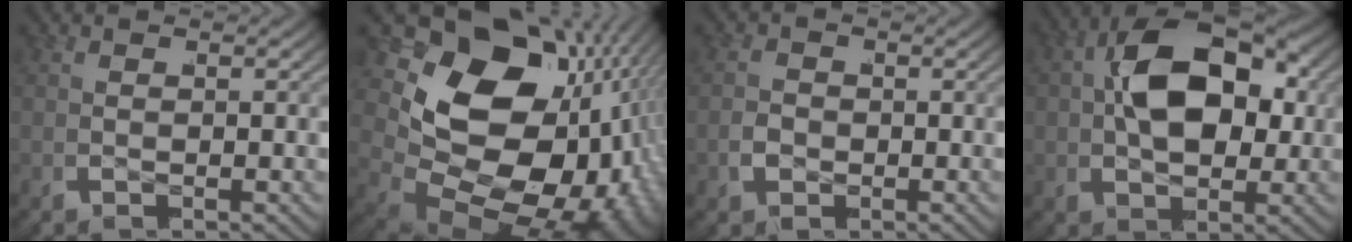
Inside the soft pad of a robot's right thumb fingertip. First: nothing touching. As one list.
[{"total": 26.9, "force": [-2.7, 18.8, 19.0], "torque": [-0.345, -0.059, -0.018]}, {"total": 2.1, "force": [-0.5, 1.9, 0.8], "torque": [-0.020, 0.000, -0.009]}, {"total": 12.5, "force": [1.2, 7.6, 9.8], "torque": [-0.188, -0.007, 0.022]}]